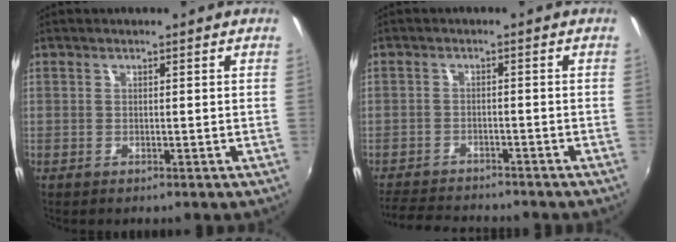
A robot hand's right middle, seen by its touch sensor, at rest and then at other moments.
{"total": 7.8, "force": [-7.2, 2.5, 2.0], "torque": [-0.067, 0.003, -0.116]}